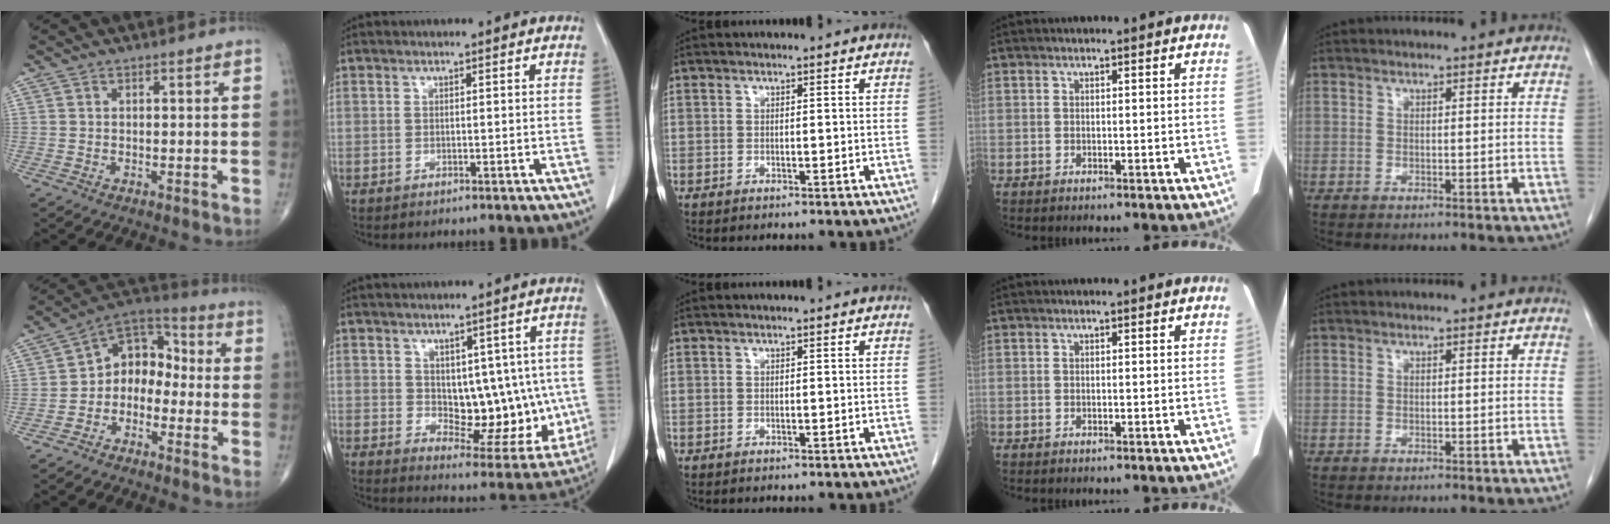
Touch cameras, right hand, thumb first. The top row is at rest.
{"thumb": {"total": 9.6, "force": [-2.5, 7.4, 5.6], "torque": [-0.054, 0.061, -0.064]}, "index": {"total": 12.6, "force": [0.7, 7.2, 10.3], "torque": [-0.115, 0.007, 0.038]}}